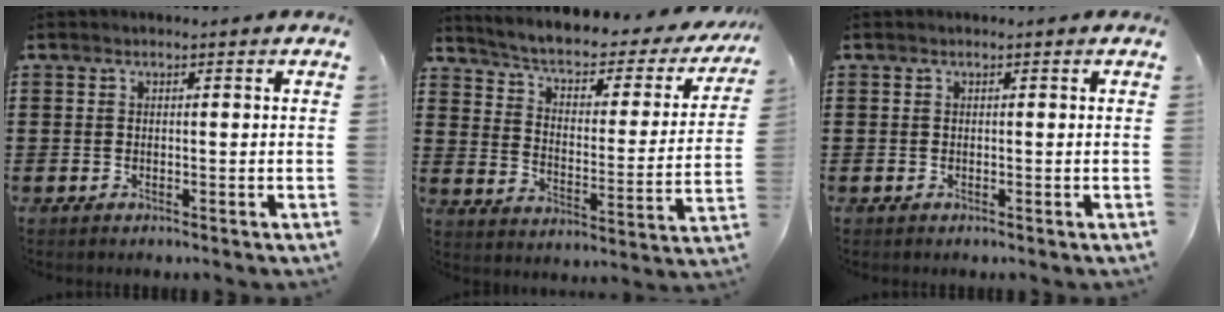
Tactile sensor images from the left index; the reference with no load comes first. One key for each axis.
{"total": 4.1, "fx": 2.5, "fy": 1.5, "fz": 3.0, "tx": -0.070, "ty": -0.020, "tz": 0.032}
{"total": 0.0}